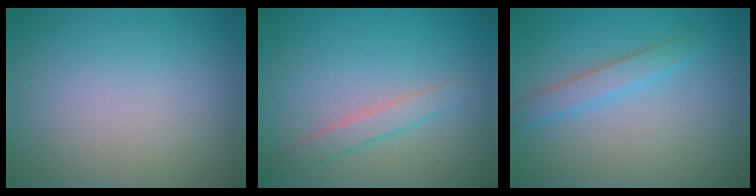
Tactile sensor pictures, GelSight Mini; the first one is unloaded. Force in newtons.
{"total": 1.8, "press": 1.8, "slide": 0.1}
{"total": 2.1, "press": 2.1, "slide": 0.1}